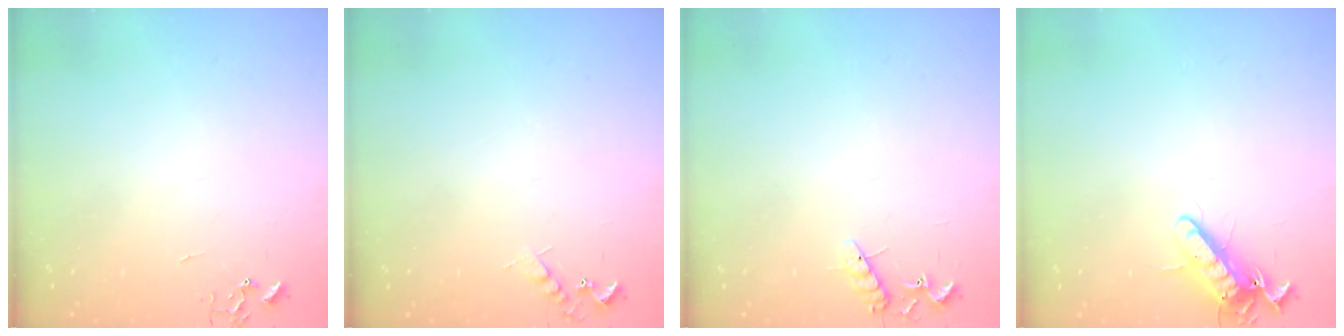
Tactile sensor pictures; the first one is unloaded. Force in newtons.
{"total": 6.1, "press": 6.0, "slide": 0.9}
{"total": 10.4, "press": 10.3, "slide": 0.9}
{"total": 11.7, "press": 11.6, "slide": 1.7}